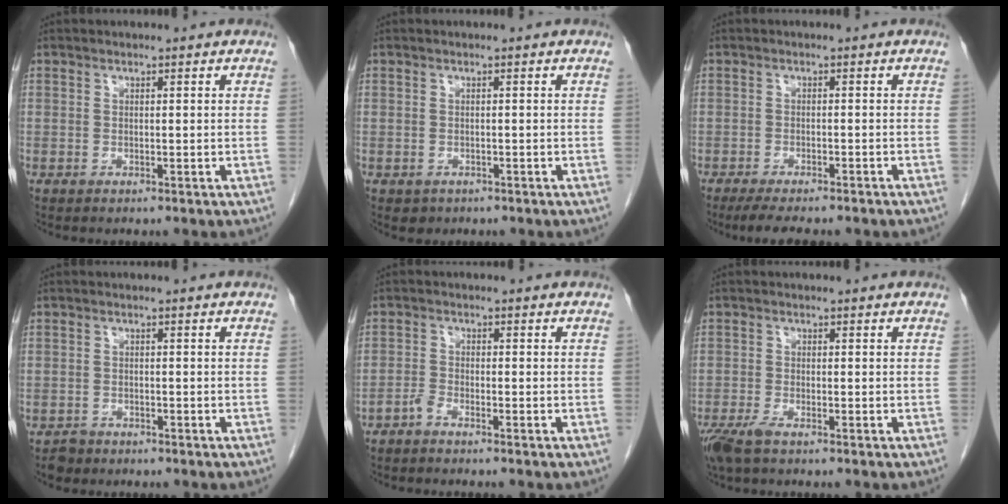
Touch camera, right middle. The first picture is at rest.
{"total": 1.4, "force": [-0.7, 1.2, 0.3], "torque": [-0.006, 0.003, -0.003]}
{"total": 8.5, "force": [-7.1, 1.7, 4.5], "torque": [-0.061, -0.010, -0.096]}
{"total": 1.8, "force": [-1.4, 1.0, 0.1], "torque": [-0.011, 0.002, -0.022]}
{"total": 1.5, "force": [-1.4, 0.1, 0.7], "torque": [-0.017, 0.000, -0.030]}
{"total": 3.8, "force": [-2.7, 0.9, 2.6], "torque": [-0.055, -0.010, -0.049]}